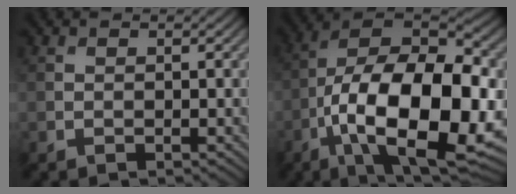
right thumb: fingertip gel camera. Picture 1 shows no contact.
{"total": 20.1, "force": [-5.9, 8.9, 17.1], "torque": [-0.306, -0.009, -0.103]}